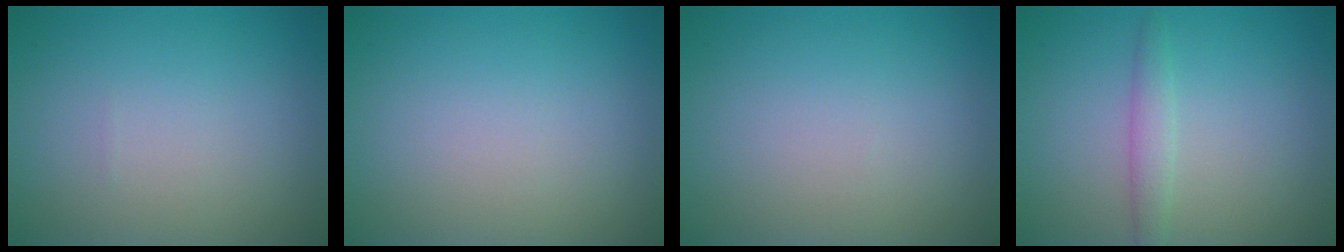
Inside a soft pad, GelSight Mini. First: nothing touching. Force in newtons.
{"total": 0.0}
{"total": 0.0}
{"total": 1.6, "press": 1.6, "slide": 0.0}